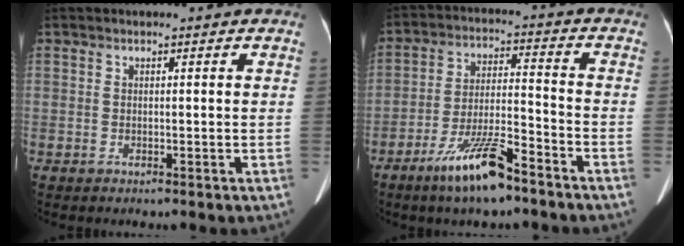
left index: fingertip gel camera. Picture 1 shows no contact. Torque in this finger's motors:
{"motor_torque": [1.17, 0.97, 0.40, 0.07]}